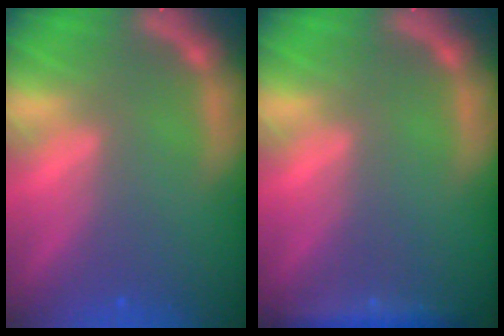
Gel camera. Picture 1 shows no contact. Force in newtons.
{"total": 2.4}